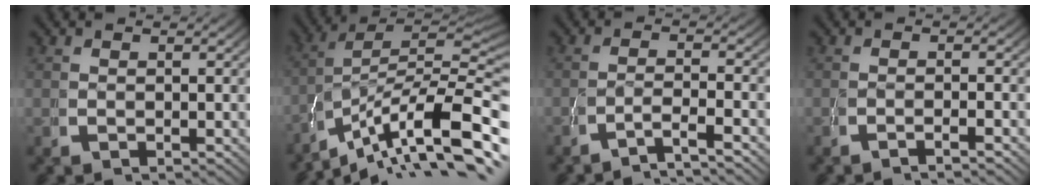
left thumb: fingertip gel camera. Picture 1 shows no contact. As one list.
[{"total": 14.4, "force": [-4.9, 8.1, 10.8], "torque": [-0.187, -0.047, -0.055]}, {"total": 3.1, "force": [-1.9, 0.5, 2.4], "torque": [-0.054, -0.008, -0.033]}, {"total": 1.5, "force": [-1.1, -0.3, 1.0], "torque": [-0.020, 0.007, -0.024]}]